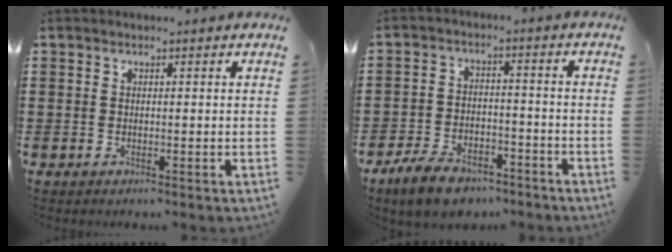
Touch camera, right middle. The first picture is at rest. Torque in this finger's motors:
{"motor_torque": [0.25, -0.06, 0.21, 0.07]}